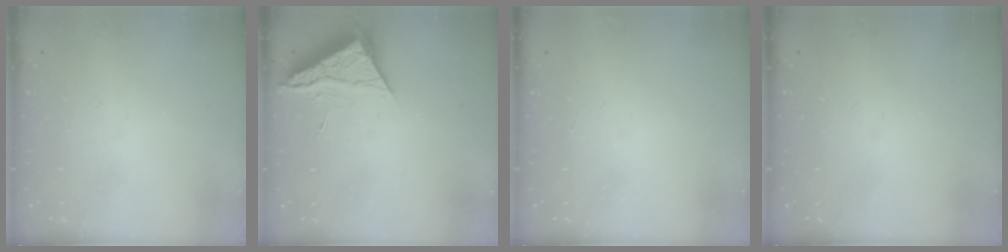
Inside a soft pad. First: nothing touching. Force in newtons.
{"total": 5.4, "press": 5.4, "slide": 0.8}
{"total": 1.6, "press": 1.6, "slide": 0.1}
{"total": 0.0}